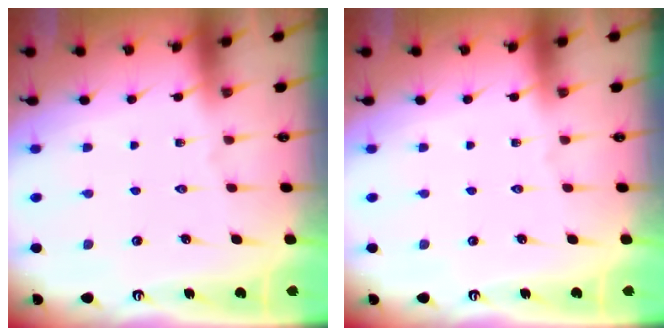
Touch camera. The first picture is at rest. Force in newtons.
{"total": 0.0}